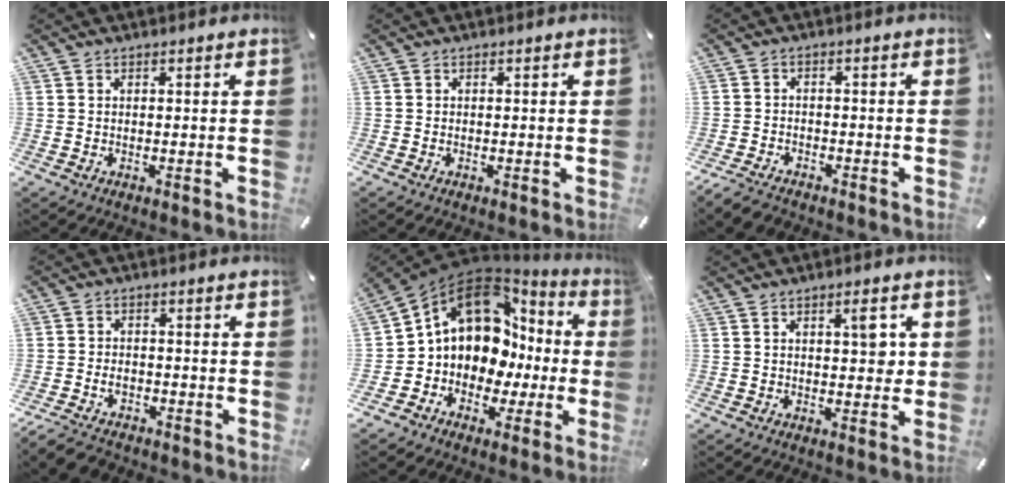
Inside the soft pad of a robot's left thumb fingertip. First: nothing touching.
{"total": 0.6, "force": [-0.2, 0.3, 0.4], "torque": [-0.009, 0.000, -0.004]}
{"total": 3.6, "force": [-2.9, 1.8, 1.0], "torque": [-0.027, 0.014, -0.060]}
{"total": 4.5, "force": [-2.6, 3.1, 1.9], "torque": [-0.043, 0.014, -0.051]}
{"total": 14.8, "force": [3.5, 12.0, 8.1], "torque": [-0.137, -0.029, 0.066]}
{"total": 5.4, "force": [1.5, 2.5, 4.6], "torque": [-0.052, -0.009, 0.016]}